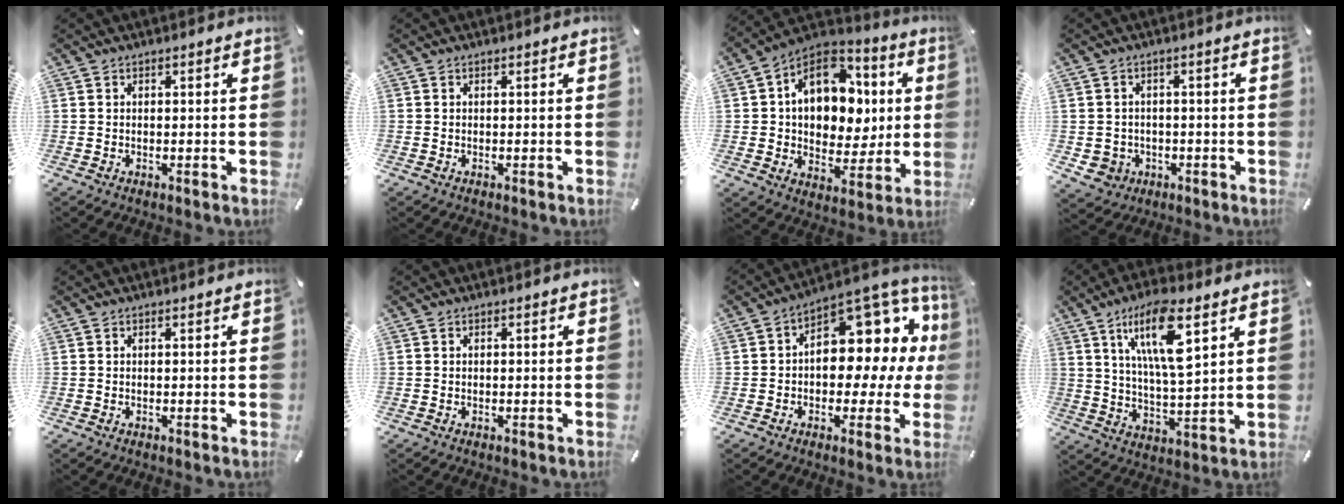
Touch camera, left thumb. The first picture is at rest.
{"total": 0.0}
{"total": 16.2, "force": [3.6, 12.5, 9.7], "torque": [-0.151, -0.012, 0.072]}
{"total": 4.3, "force": [-0.8, 4.1, 0.8], "torque": [-0.024, 0.008, -0.013]}
{"total": 0.0}
{"total": 0.0}
{"total": 12.3, "force": [4.3, 7.9, 8.3], "torque": [-0.098, -0.060, 0.072]}
{"total": 15.4, "force": [7.8, 4.3, 12.5], "torque": [-0.236, -0.013, 0.128]}